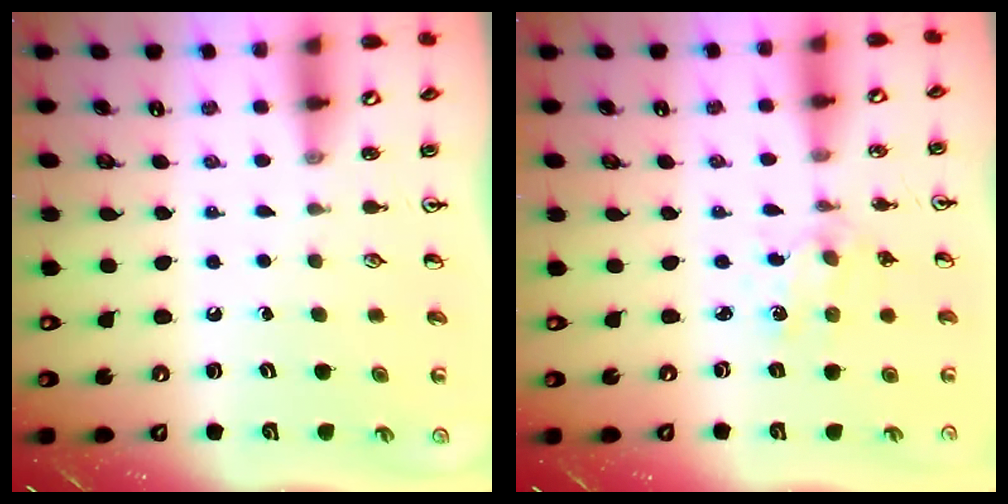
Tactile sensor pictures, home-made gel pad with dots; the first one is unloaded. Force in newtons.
{"total": 2.1, "press": 2.1, "slide": 0.4}